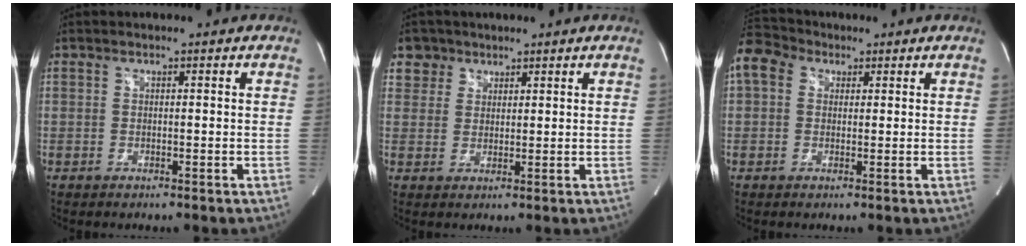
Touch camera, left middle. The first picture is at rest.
{"total": 3.8, "force": [2.4, 2.9, -0.4], "torque": [0.016, 0.006, 0.041]}
{"total": 9.1, "force": [3.8, 7.1, 4.3], "torque": [-0.107, 0.050, 0.071]}